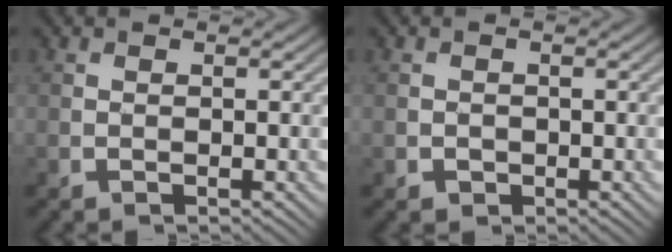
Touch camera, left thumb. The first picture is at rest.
{"total": 0.8, "force": [-0.3, 0.7, 0.0], "torque": [0.001, 0.000, -0.006]}